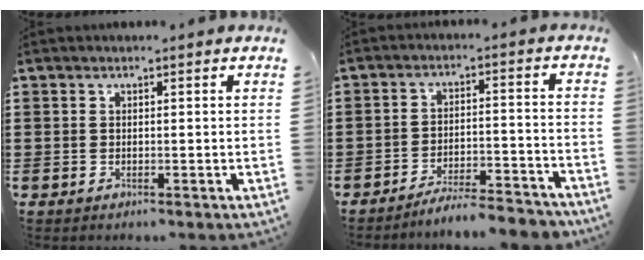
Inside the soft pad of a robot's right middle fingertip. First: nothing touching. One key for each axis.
{"total": 5.1, "fx": -4.9, "fy": -0.1, "fz": 1.3, "tx": -0.030, "ty": -0.006, "tz": -0.100}